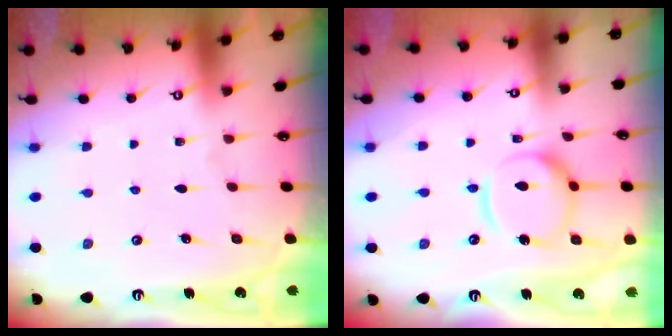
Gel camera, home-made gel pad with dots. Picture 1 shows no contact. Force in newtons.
{"total": 13.1, "press": 13.0, "slide": 1.3}